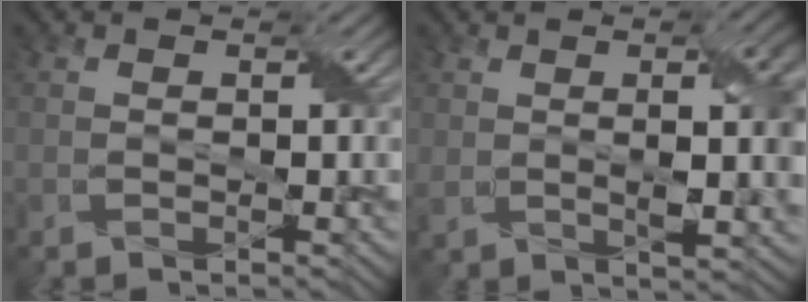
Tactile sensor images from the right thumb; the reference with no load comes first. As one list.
[{"total": 7.9, "force": [1.2, 2.8, 7.3], "torque": [-0.130, -0.003, 0.024]}]